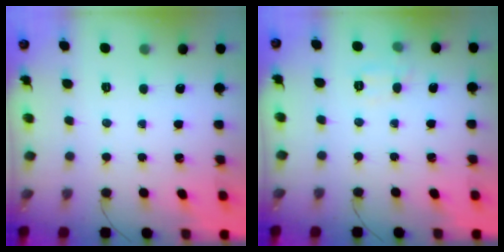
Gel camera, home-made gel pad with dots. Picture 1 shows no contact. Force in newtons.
{"total": 7.1, "press": 6.9, "slide": 1.7}